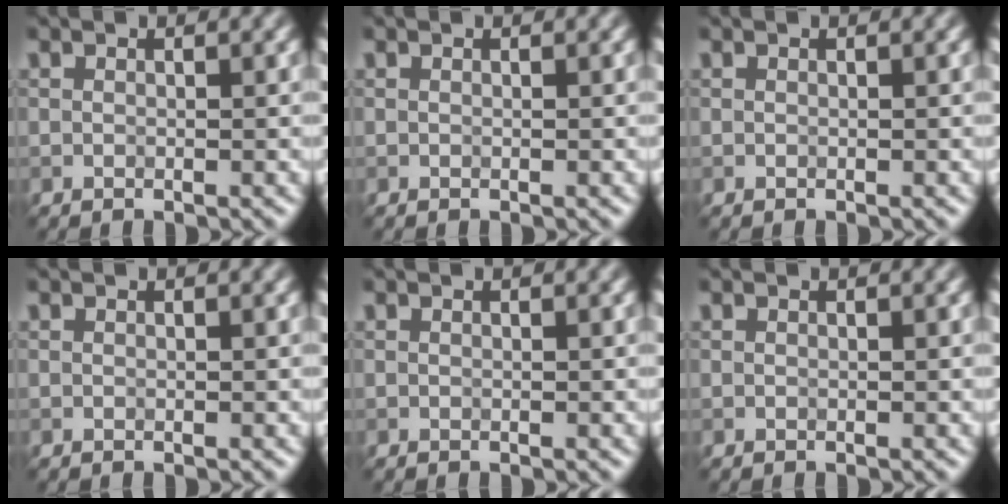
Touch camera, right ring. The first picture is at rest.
{"total": 0.0}
{"total": 0.0}
{"total": 0.0}
{"total": 0.0}
{"total": 0.0}